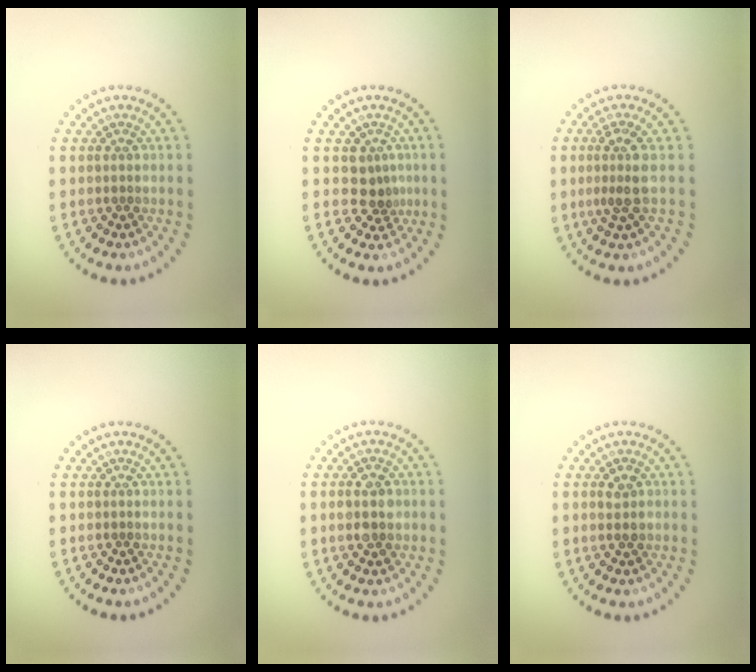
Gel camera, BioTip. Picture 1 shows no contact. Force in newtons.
{"total": 2.2, "press": 1.7, "slide": 1.5}
{"total": 2.5, "press": 1.9, "slide": 1.7}
{"total": 0.0}
{"total": 2.9, "press": 2.9, "slide": 0.2}
{"total": 1.4, "press": 1.4, "slide": 0.1}